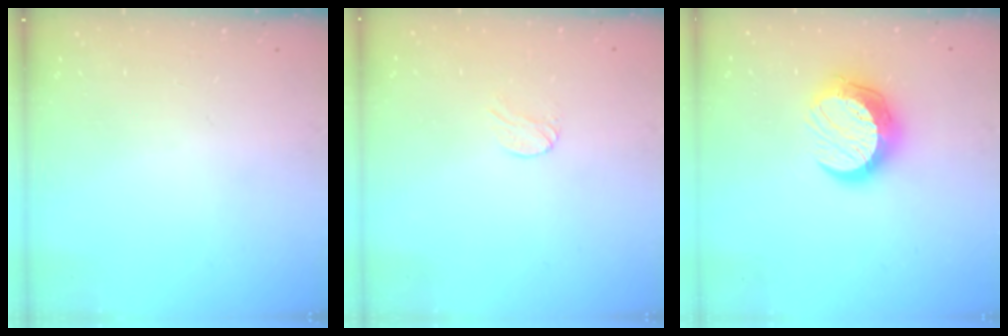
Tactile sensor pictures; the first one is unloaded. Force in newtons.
{"total": 3.6, "press": 3.6, "slide": 0.3}
{"total": 12.3, "press": 12.2, "slide": 1.0}